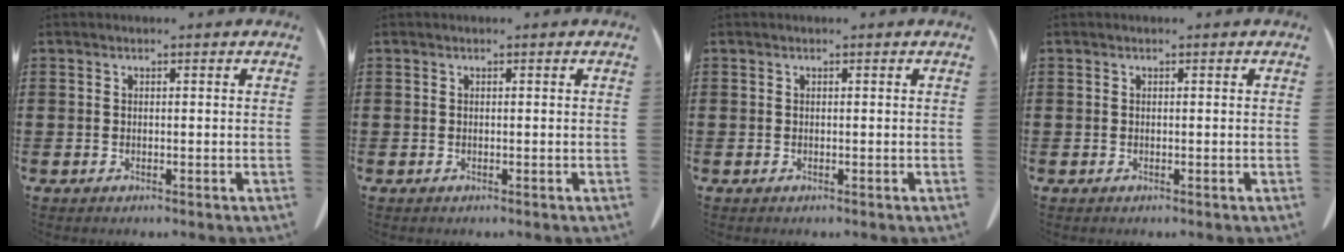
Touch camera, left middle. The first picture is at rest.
{"total": 0.0}
{"total": 0.0}
{"total": 0.0}